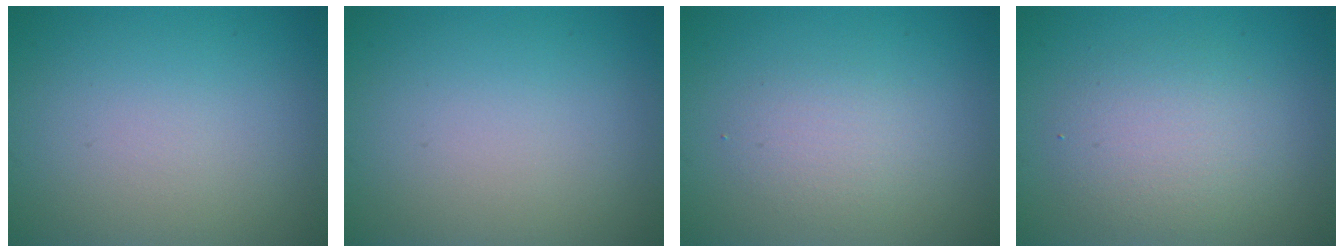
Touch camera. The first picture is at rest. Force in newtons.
{"total": 0.0}
{"total": 1.9, "press": 1.9, "slide": 0.1}
{"total": 3.6, "press": 3.6, "slide": 0.2}